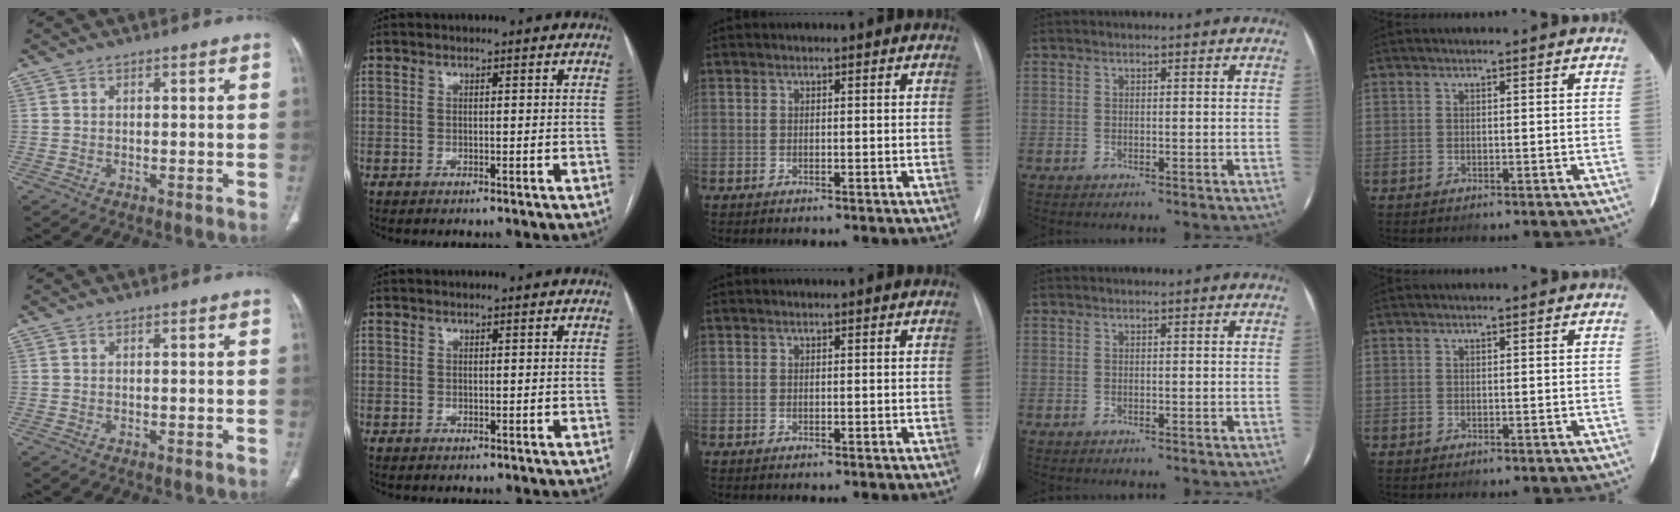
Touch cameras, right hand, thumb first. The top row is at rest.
{}